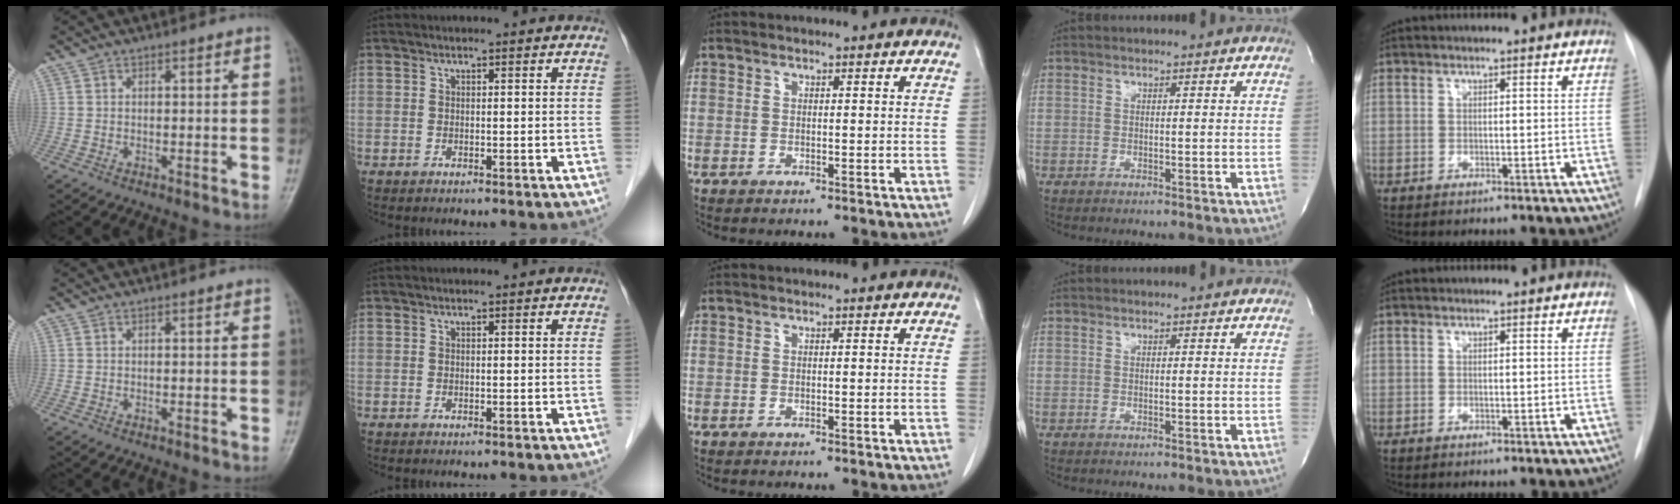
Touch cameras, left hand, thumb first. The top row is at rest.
{}